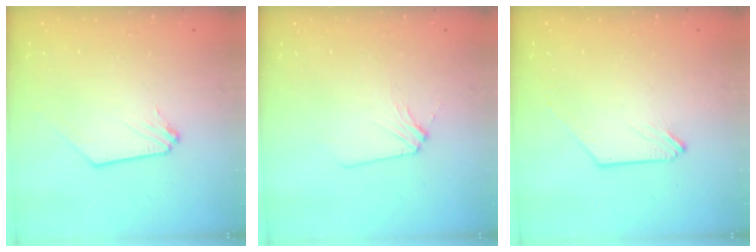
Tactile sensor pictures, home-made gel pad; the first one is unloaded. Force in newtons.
{"total": 2.8, "press": 2.8, "slide": 0.6}
{"total": 0.0}